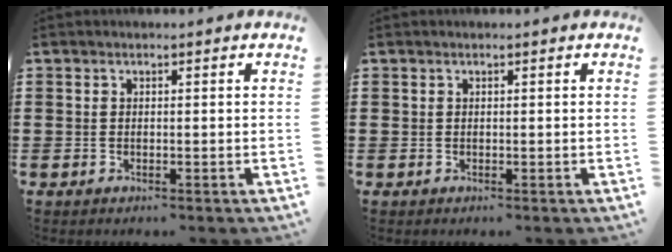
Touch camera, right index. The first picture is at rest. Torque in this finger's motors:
{"motor_torque": [-0.74, 0.82, 0.03, 0.04]}